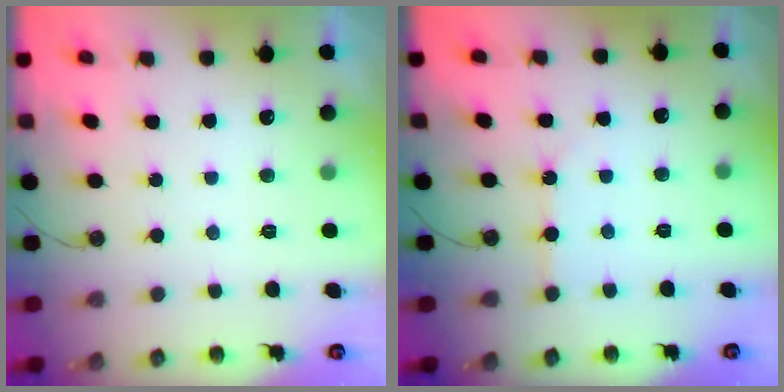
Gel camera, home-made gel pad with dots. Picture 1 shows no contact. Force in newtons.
{"total": 4.4, "press": 4.4, "slide": 0.7}